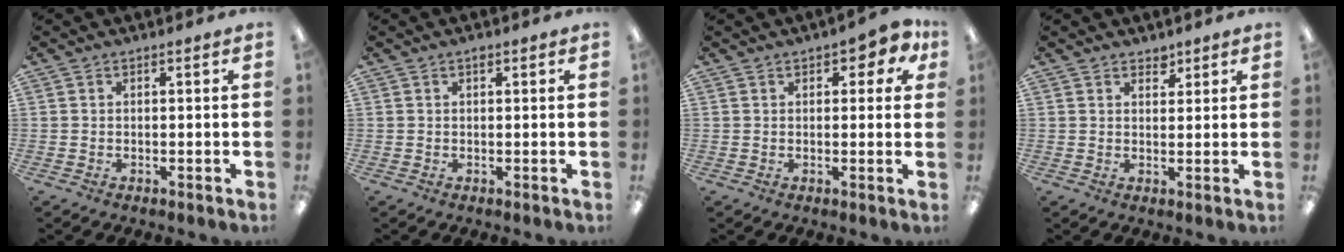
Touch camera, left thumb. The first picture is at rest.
{"total": 1.0, "force": [0.7, 0.5, 0.6], "torque": [-0.005, -0.001, 0.010]}
{"total": 4.3, "force": [2.2, 2.3, 3.0], "torque": [-0.038, 0.001, 0.034]}
{"total": 2.5, "force": [2.1, 1.4, 0.3], "torque": [0.007, -0.010, 0.037]}